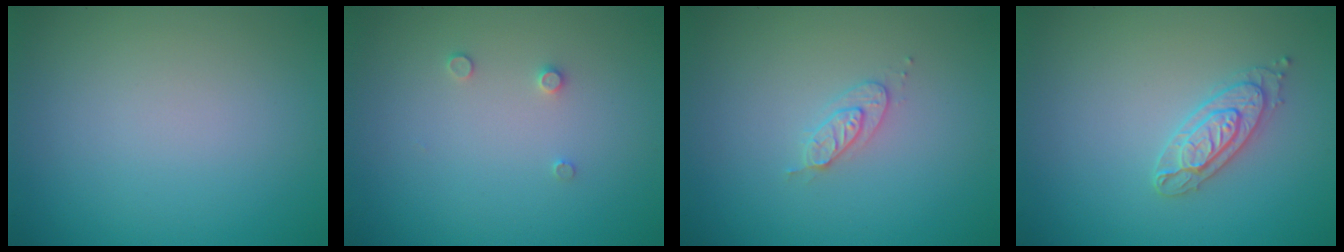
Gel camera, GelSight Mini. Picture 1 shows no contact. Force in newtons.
{"total": 0.8, "press": 0.8, "slide": 0.0}
{"total": 1.7, "press": 1.6, "slide": 0.2}
{"total": 2.5, "press": 2.4, "slide": 0.6}